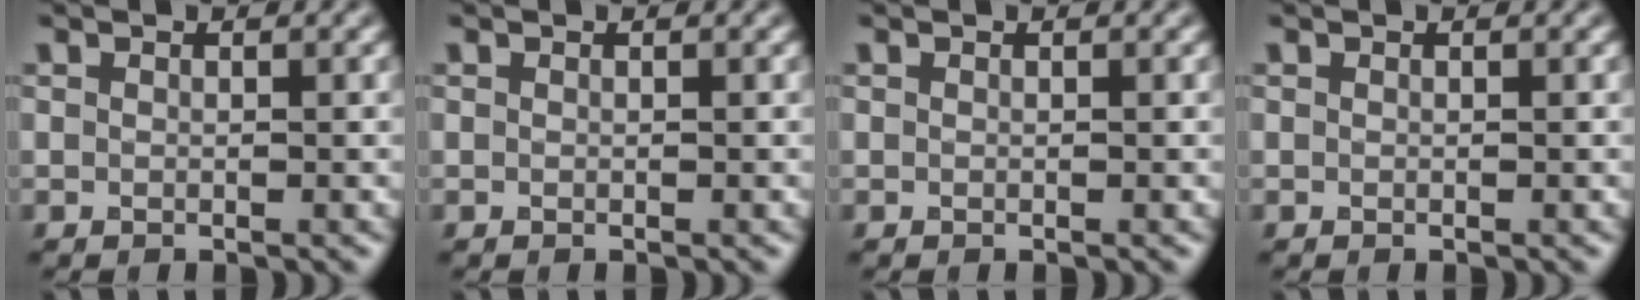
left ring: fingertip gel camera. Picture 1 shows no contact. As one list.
[{"total": 0.0}, {"total": 0.0}, {"total": 0.0}]